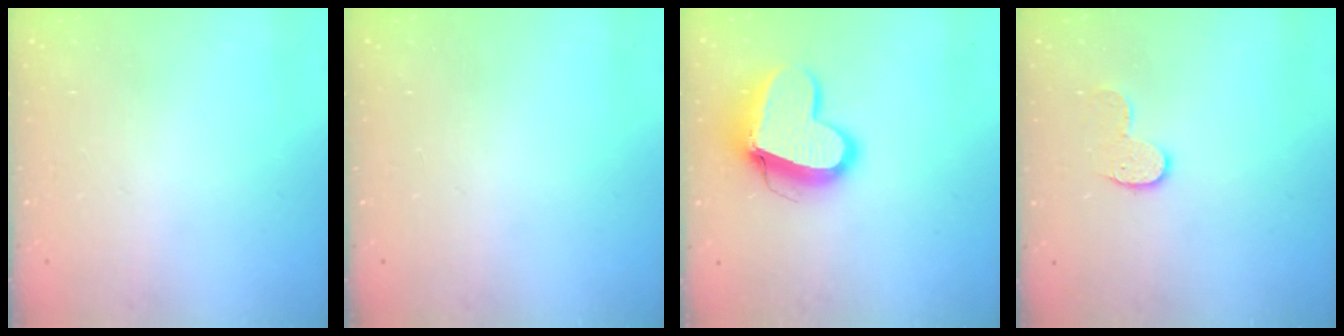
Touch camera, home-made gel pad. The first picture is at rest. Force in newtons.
{"total": 0.0}
{"total": 13.3, "press": 13.2, "slide": 1.3}
{"total": 8.1, "press": 8.1, "slide": 0.4}